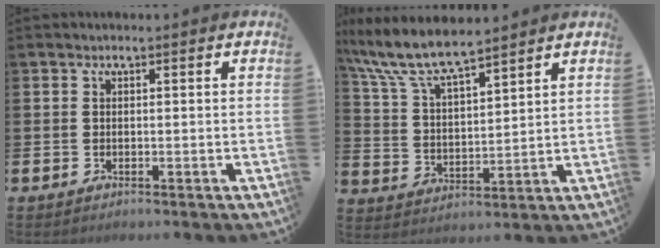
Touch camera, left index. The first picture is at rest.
{"total": 8.7, "force": [8.0, 1.6, 3.1], "torque": [-0.100, -0.038, 0.146]}